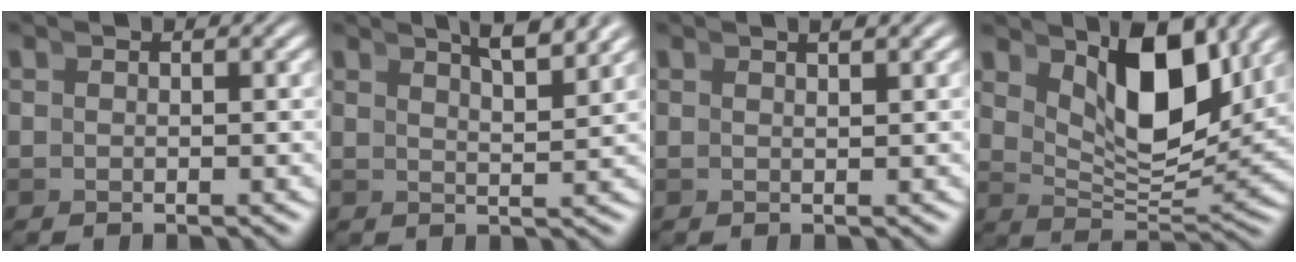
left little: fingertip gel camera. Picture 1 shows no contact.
{"total": 4.2, "force": [3.3, -0.7, 2.5], "torque": [-0.017, 0.007, 0.054]}
{"total": 1.4, "force": [0.8, -1.1, 0.4], "torque": [0.005, 0.004, 0.015]}
{"total": 7.2, "force": [3.4, 2.2, 5.9], "torque": [-0.090, -0.008, 0.058]}